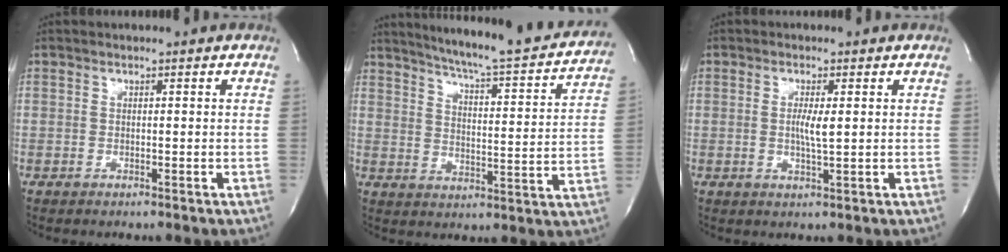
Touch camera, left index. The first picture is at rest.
{"total": 23.3, "force": [21.2, 1.6, 9.4], "torque": [-0.142, -0.050, 0.267]}
{"total": 3.0, "force": [-0.1, 0.2, 3.0], "torque": [-0.060, -0.008, -0.002]}